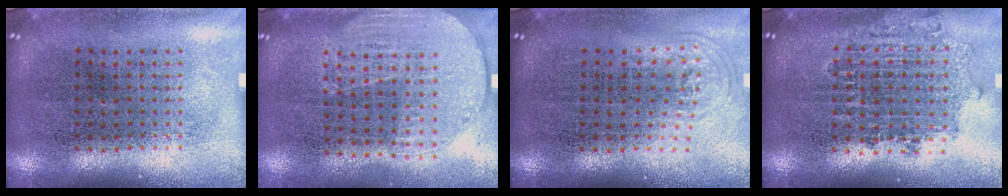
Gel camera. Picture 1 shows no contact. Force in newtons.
{"total": 1.6, "press": 1.4, "slide": 0.8}
{"total": 0.9, "press": 0.6, "slide": 0.7}
{"total": 1.7, "press": 1.4, "slide": 1.0}